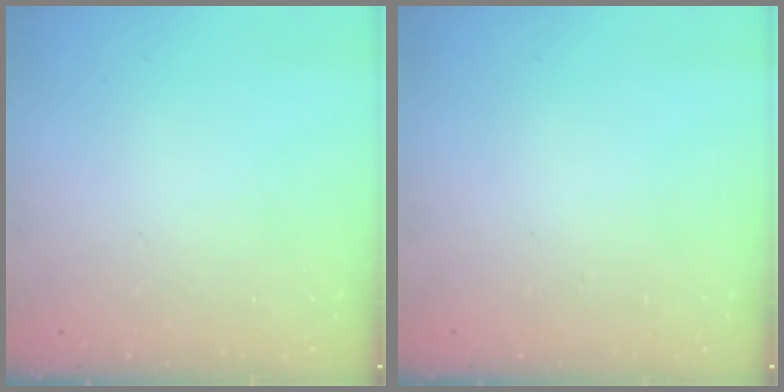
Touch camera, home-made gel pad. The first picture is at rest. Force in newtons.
{"total": 0.0}